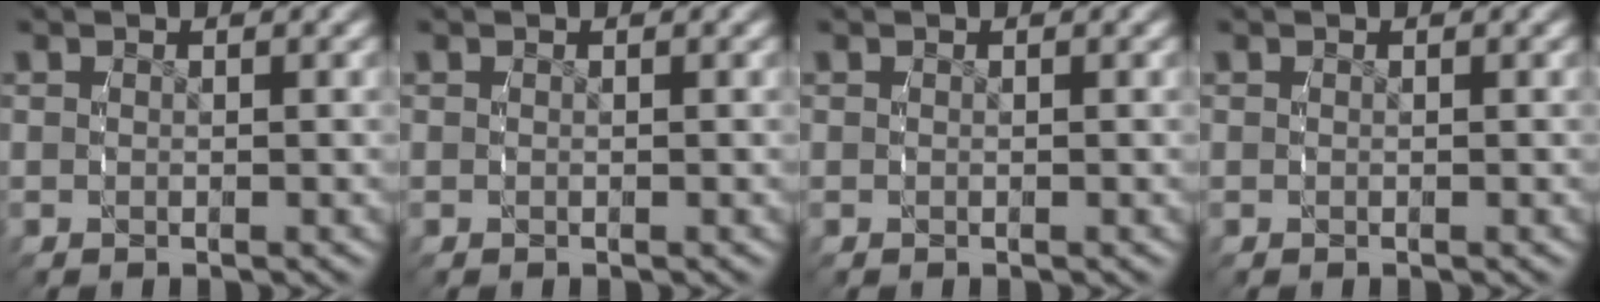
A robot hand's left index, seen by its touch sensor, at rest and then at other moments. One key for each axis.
{"total": 0.0}
{"total": 0.0}
{"total": 0.0}